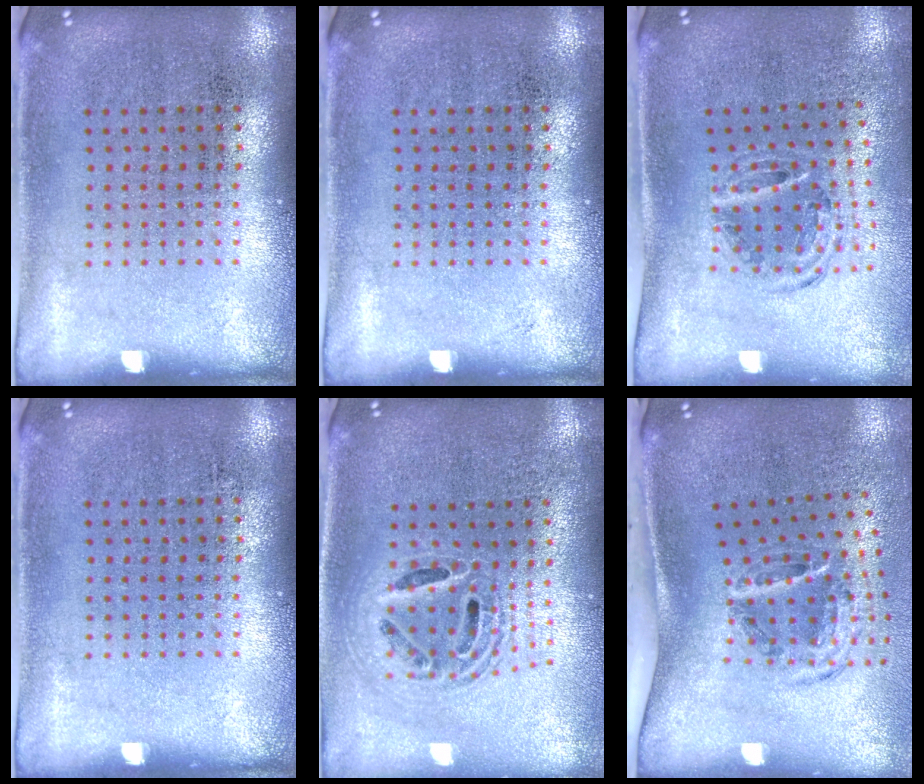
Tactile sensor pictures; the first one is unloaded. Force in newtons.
{"total": 0.0}
{"total": 0.9, "press": 0.9, "slide": 0.2}
{"total": 0.0}
{"total": 1.9, "press": 1.5, "slide": 1.1}
{"total": 2.0, "press": 1.2, "slide": 1.5}